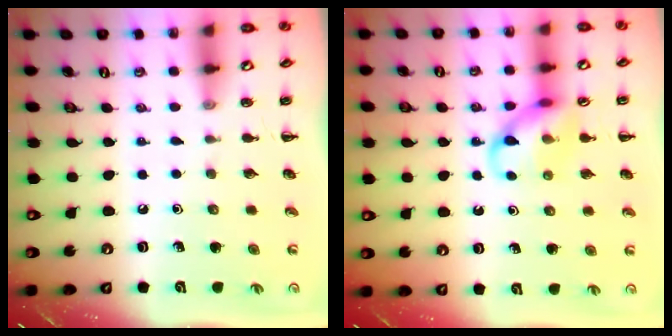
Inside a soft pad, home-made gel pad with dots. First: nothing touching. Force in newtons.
{"total": 11.1, "press": 11.0, "slide": 1.3}